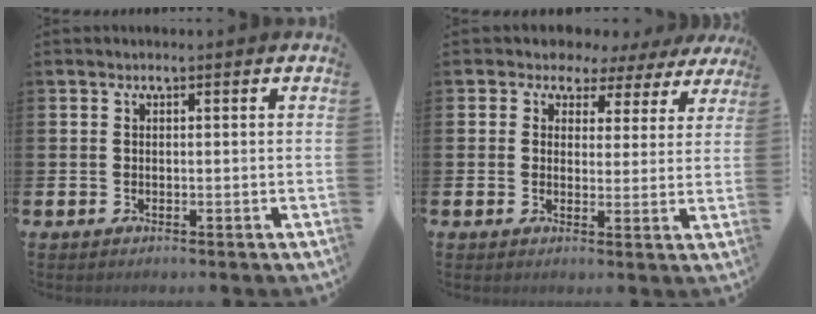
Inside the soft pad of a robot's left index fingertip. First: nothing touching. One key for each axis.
{"total": 3.0, "fx": 1.9, "fy": 2.3, "fz": -0.1, "tx": -0.012, "ty": -0.016, "tz": 0.026}